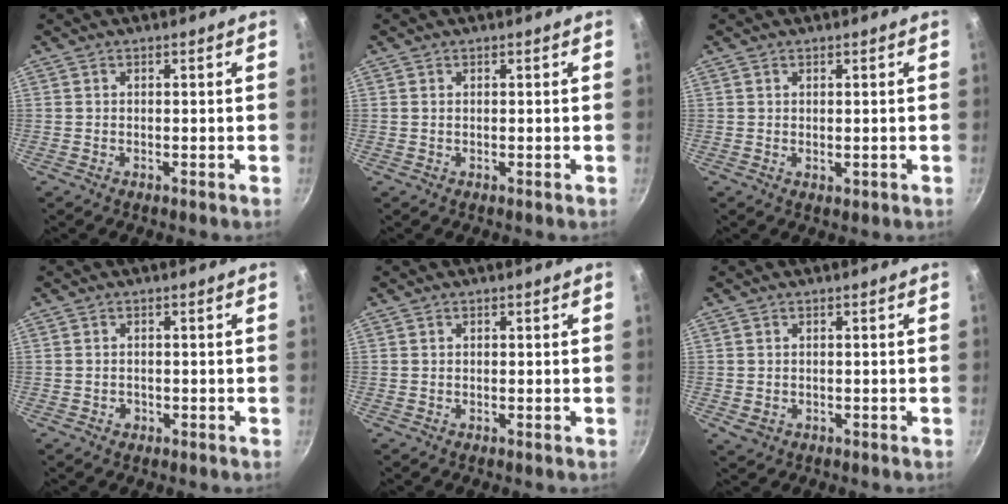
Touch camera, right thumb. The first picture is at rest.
{"total": 0.0}
{"total": 1.0, "force": [0.4, 0.6, 0.7], "torque": [-0.007, -0.002, 0.006]}
{"total": 1.4, "force": [-0.5, 1.1, 0.6], "torque": [-0.008, 0.002, -0.005]}
{"total": 0.0}
{"total": 1.8, "force": [-0.2, 1.5, 0.9], "torque": [-0.013, -0.001, 0.001]}